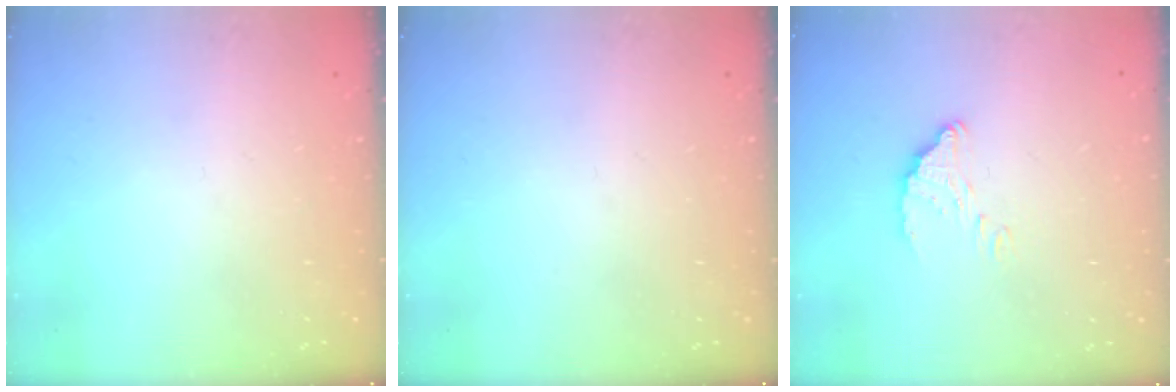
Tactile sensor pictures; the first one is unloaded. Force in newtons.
{"total": 0.0}
{"total": 4.7, "press": 4.7, "slide": 0.3}